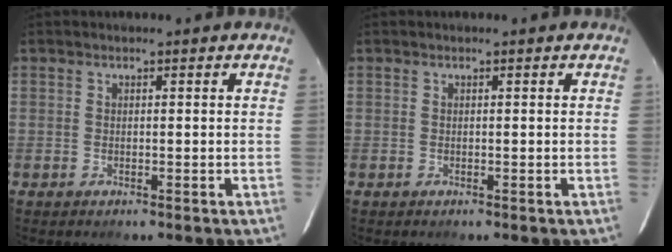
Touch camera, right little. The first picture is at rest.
{"total": 0.0}